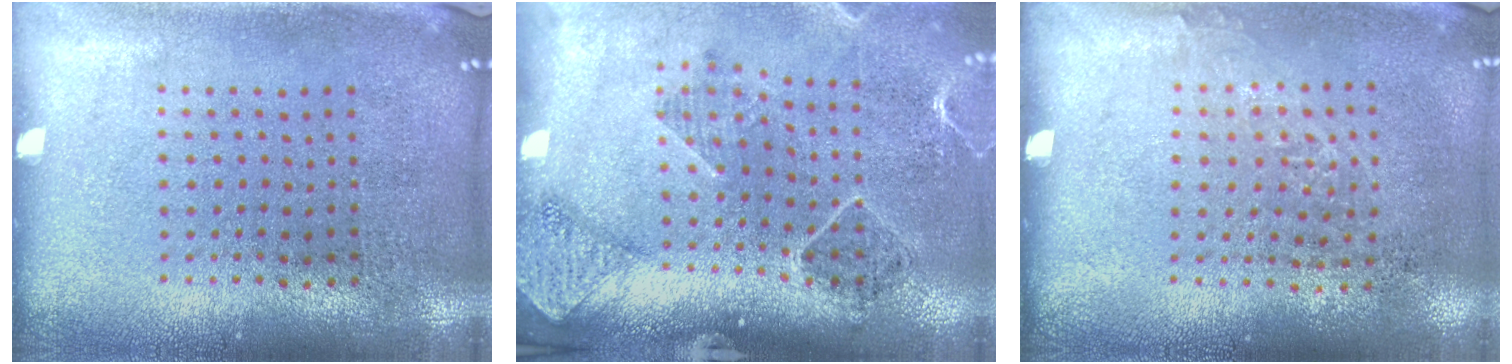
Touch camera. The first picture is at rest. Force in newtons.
{"total": 1.6, "press": 1.6, "slide": 0.1}
{"total": 0.8, "press": 0.6, "slide": 0.6}